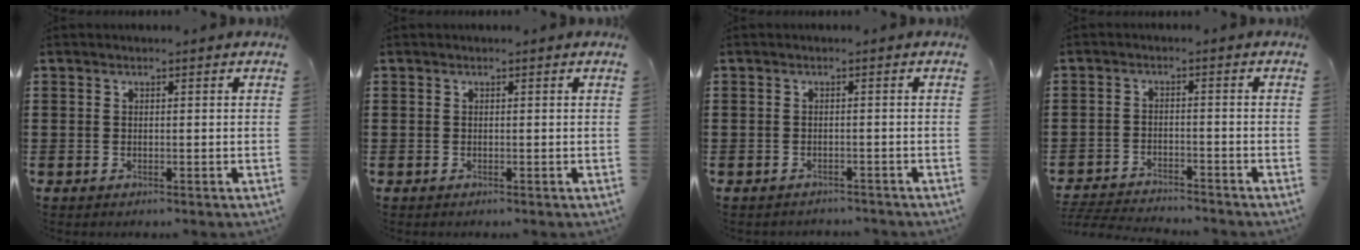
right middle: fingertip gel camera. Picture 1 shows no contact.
{"total": 0.0}
{"total": 1.0, "force": [-1.0, 0.1, 0.0], "torque": [-0.003, 0.001, -0.022]}
{"total": 3.7, "force": [-3.6, 0.2, 0.2], "torque": [-0.014, -0.001, -0.081]}